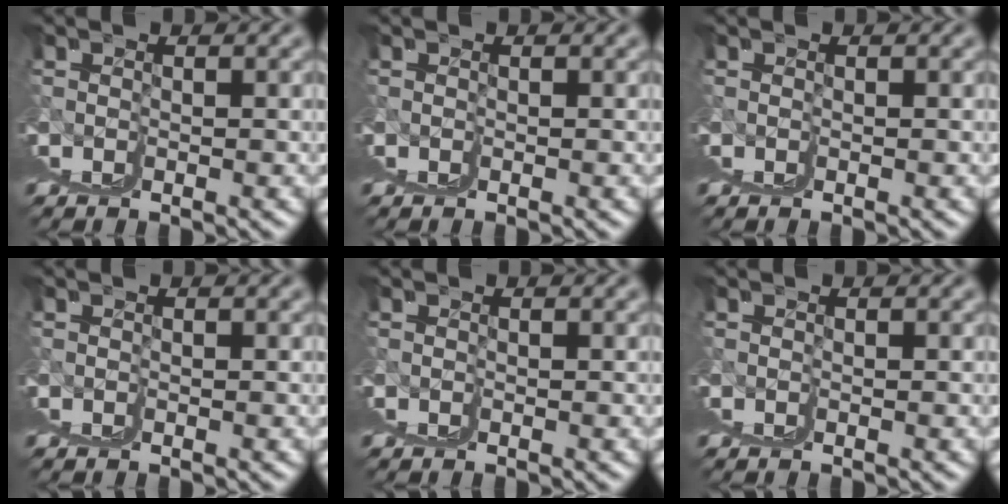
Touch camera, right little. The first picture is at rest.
{"total": 0.0}
{"total": 0.0}
{"total": 0.0}
{"total": 0.0}
{"total": 0.0}